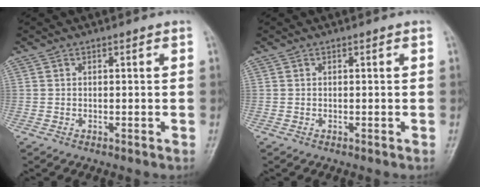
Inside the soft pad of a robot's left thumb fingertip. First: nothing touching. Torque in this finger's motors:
{"motor_torque": [0.00, 0.00, -0.01, -0.01, 0.00]}